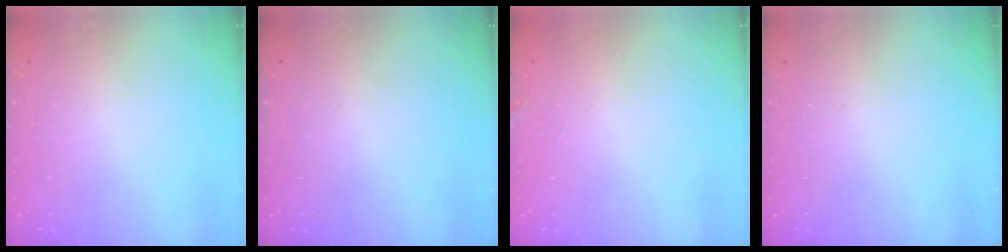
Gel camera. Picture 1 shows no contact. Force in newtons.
{"total": 0.0}
{"total": 2.3, "press": 2.3, "slide": 0.1}
{"total": 0.0}